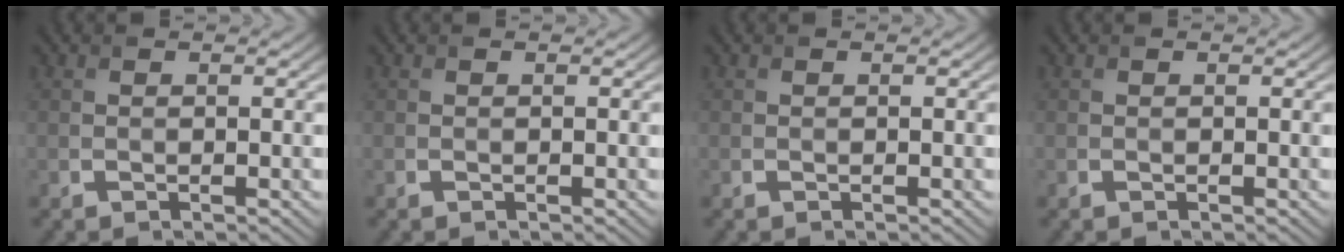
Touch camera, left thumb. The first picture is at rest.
{"total": 0.0}
{"total": 0.0}
{"total": 0.0}